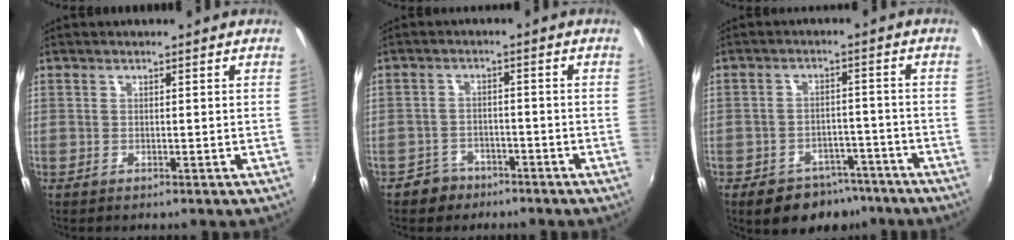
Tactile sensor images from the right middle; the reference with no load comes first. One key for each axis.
{"total": 4.6, "fx": -3.3, "fy": 3.1, "fz": 0.4, "tx": -0.024, "ty": 0.010, "tz": -0.055}
{"total": 10.2, "fx": -7.2, "fy": 6.3, "fz": 3.6, "tx": -0.078, "ty": 0.017, "tz": -0.088}